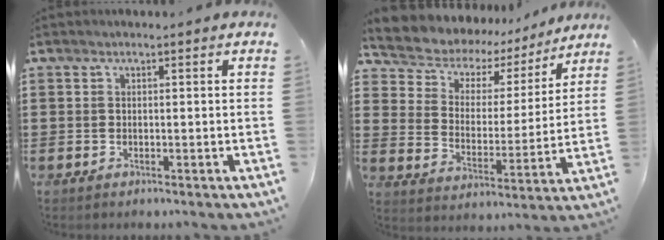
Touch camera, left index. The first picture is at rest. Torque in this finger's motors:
{"motor_torque": [2.14, 0.00, 0.45, 0.08]}